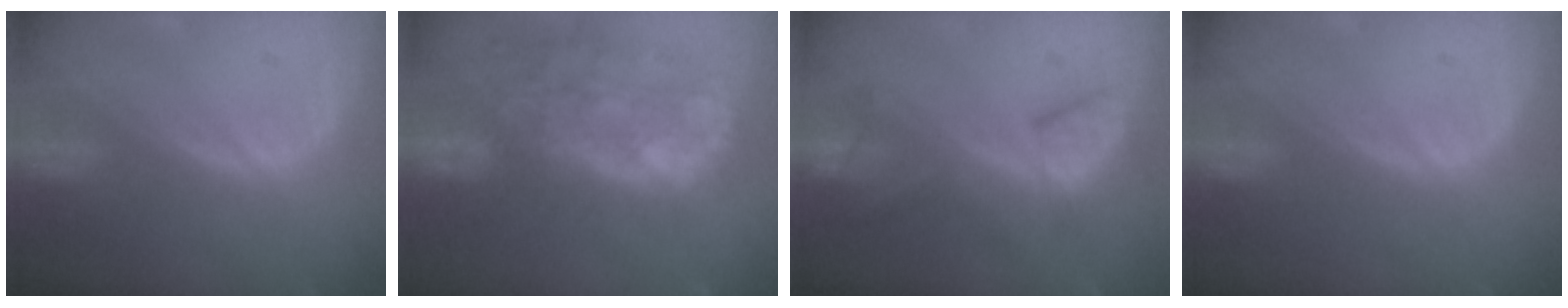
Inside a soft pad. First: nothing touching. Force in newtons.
{"total": 12.9, "press": 11.6, "slide": 5.8}
{"total": 7.6, "press": 7.1, "slide": 2.6}
{"total": 0.0}